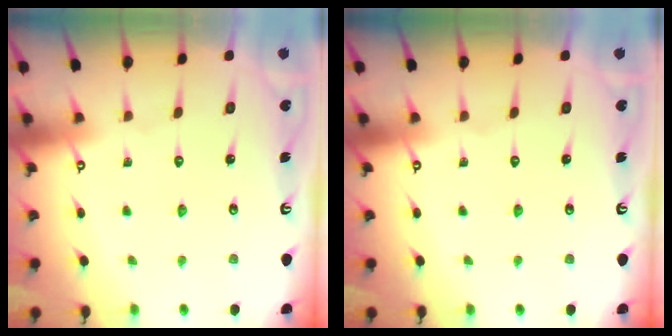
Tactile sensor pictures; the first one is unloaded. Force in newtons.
{"total": 0.0}